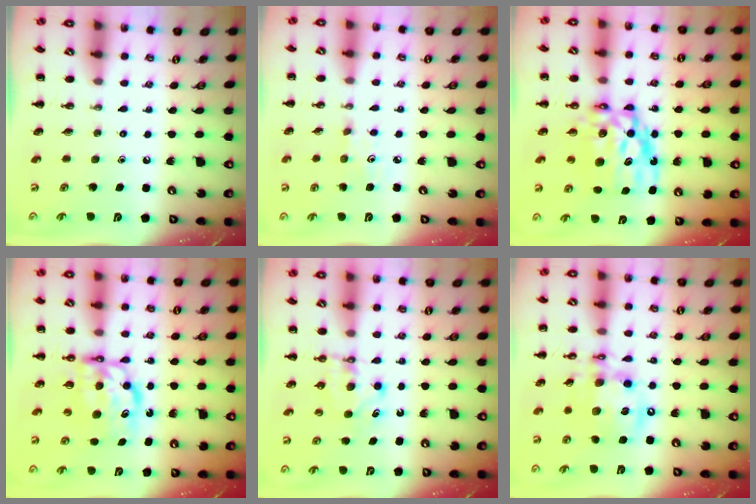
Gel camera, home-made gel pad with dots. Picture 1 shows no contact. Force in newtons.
{"total": 2.8, "press": 2.7, "slide": 0.7}
{"total": 11.8, "press": 11.4, "slide": 3.1}
{"total": 7.1, "press": 7.0, "slide": 1.4}
{"total": 5.2, "press": 5.1, "slide": 1.0}
{"total": 15.3, "press": 15.0, "slide": 3.1}